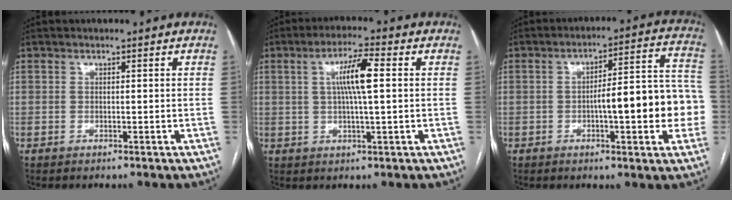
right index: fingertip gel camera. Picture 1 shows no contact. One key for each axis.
{"total": 7.1, "fx": 1.3, "fy": 0.5, "fz": 6.9, "tx": -0.127, "ty": 0.007, "tz": 0.021}
{"total": 14.4, "fx": -2.3, "fy": 2.9, "fz": 13.9, "tx": -0.179, "ty": 0.035, "tz": -0.027}